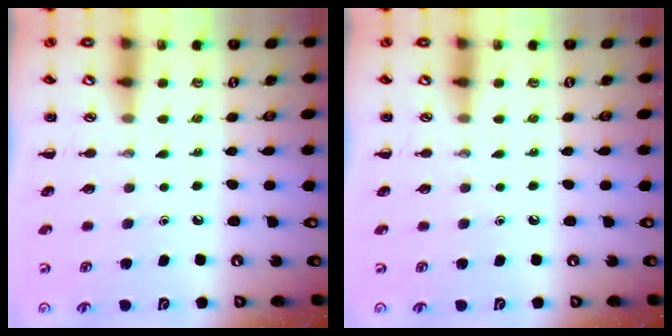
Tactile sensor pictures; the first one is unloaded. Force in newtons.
{"total": 0.0}